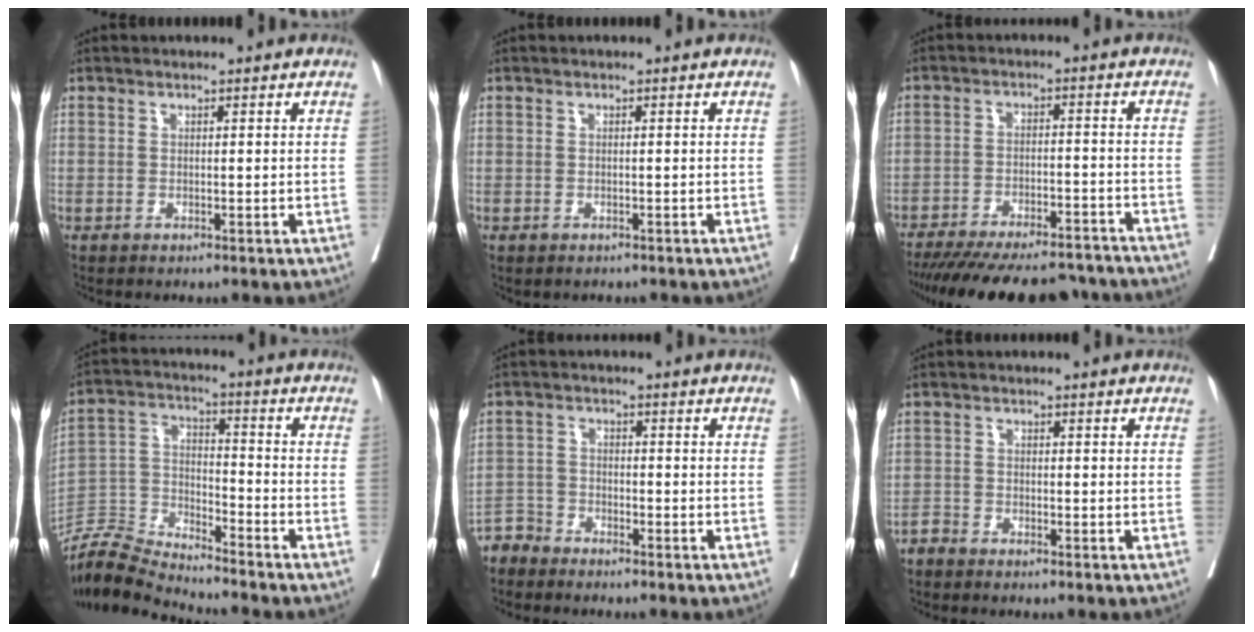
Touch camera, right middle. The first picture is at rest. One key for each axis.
{"total": 0.6, "fx": -0.4, "fy": 0.4, "fz": 0.1, "tx": -0.009, "ty": 0.001, "tz": -0.006}
{"total": 22.1, "fx": -19.5, "fy": 5.3, "fz": 8.9, "tx": -0.154, "ty": -0.024, "tz": -0.269}
{"total": 10.2, "fx": -10.2, "fy": -0.2, "fz": 0.8, "tx": -0.020, "ty": 0.020, "tz": -0.200}
{"total": 3.4, "fx": -3.2, "fy": 0.8, "fz": -0.7, "tx": 0.018, "ty": -0.005, "tz": -0.066}
{"total": 1.5, "fx": -1.5, "fy": 0.3, "fz": 0.0, "tx": 0.003, "ty": 0.000, "tz": -0.031}